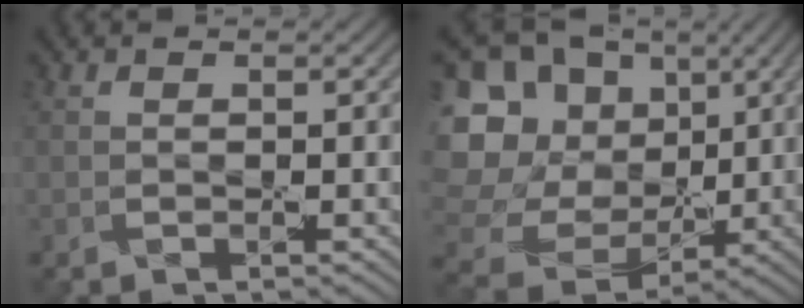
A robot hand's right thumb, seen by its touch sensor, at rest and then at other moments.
{"total": 20.1, "force": [3.6, 18.1, 7.9], "torque": [-0.274, 0.031, 0.073]}